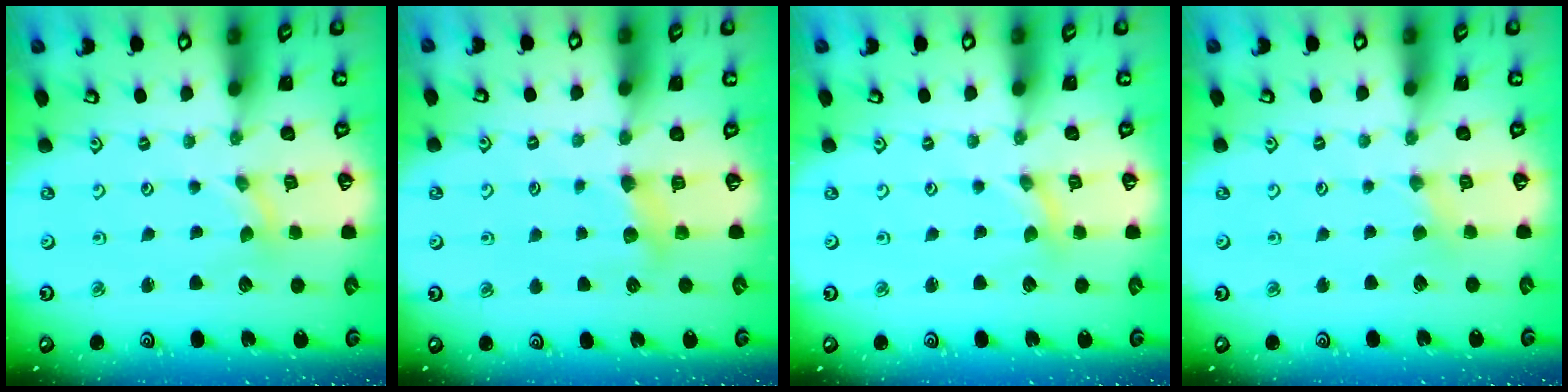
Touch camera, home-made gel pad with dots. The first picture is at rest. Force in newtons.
{"total": 5.1, "press": 5.0, "slide": 0.8}
{"total": 0.0}
{"total": 1.4, "press": 1.4, "slide": 0.4}